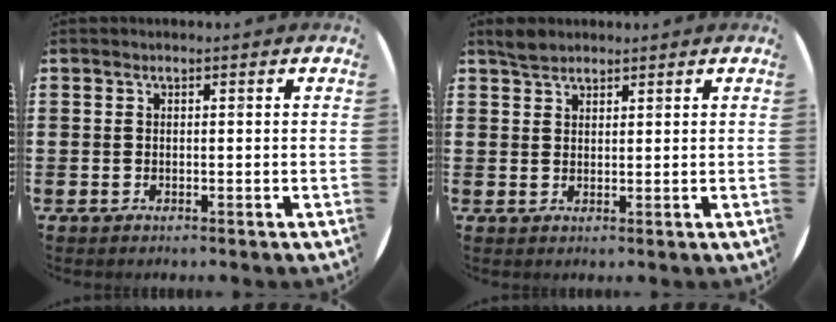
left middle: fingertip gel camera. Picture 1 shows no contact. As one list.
[{"total": 2.3, "force": [2.1, 0.7, 0.5], "torque": [-0.006, 0.002, 0.038]}]